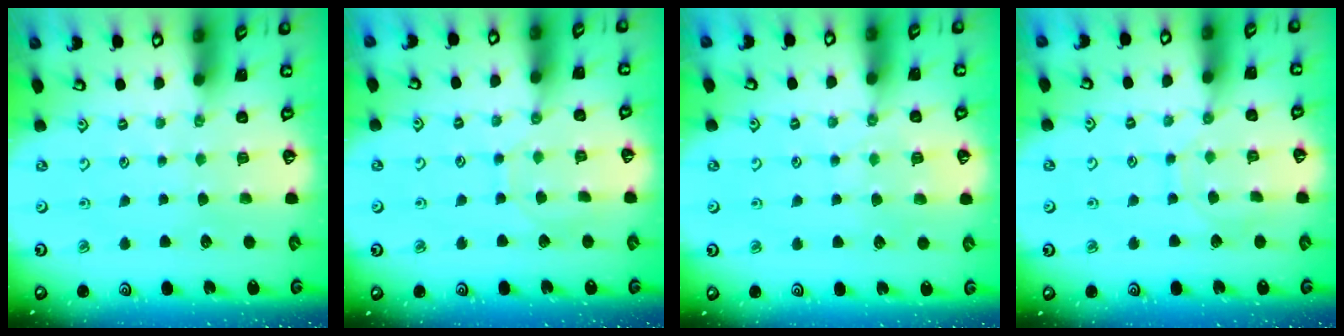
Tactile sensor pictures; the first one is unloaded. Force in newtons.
{"total": 6.3, "press": 6.3, "slide": 0.7}
{"total": 5.3, "press": 5.3, "slide": 0.6}
{"total": 8.5, "press": 8.4, "slide": 0.7}